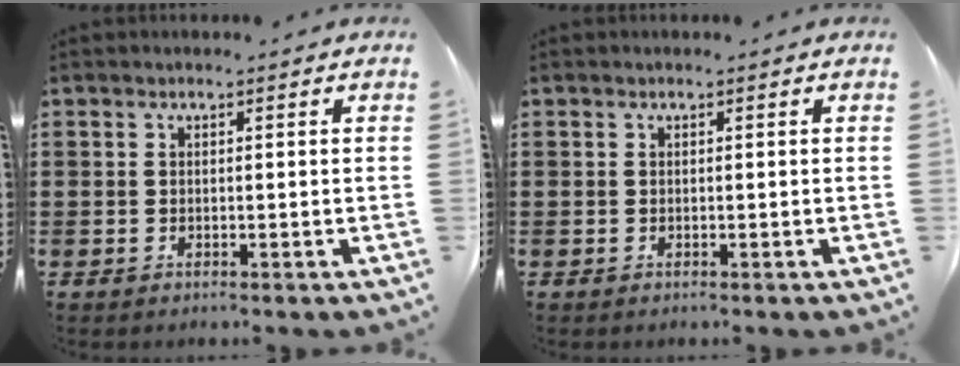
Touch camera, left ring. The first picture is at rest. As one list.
[{"total": 0.0}]